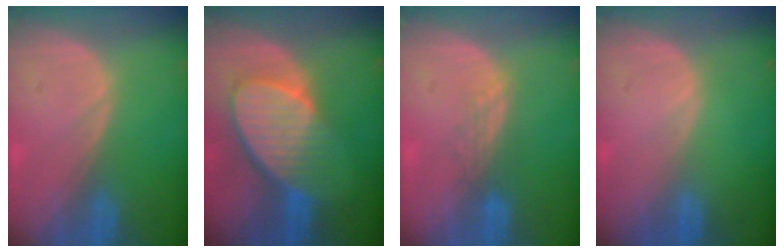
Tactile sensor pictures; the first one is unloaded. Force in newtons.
{"total": 9.4, "press": 8.3, "slide": 4.4}
{"total": 2.9, "press": 2.4, "slide": 1.6}
{"total": 0.0}